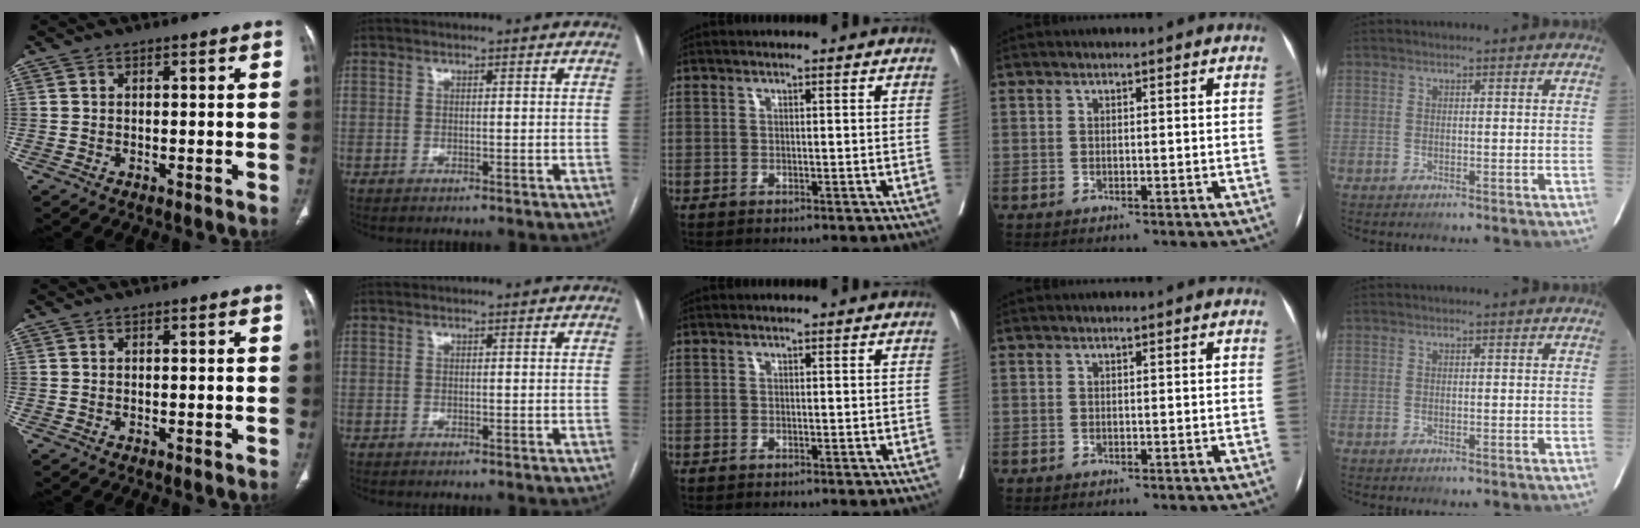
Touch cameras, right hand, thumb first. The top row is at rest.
{}